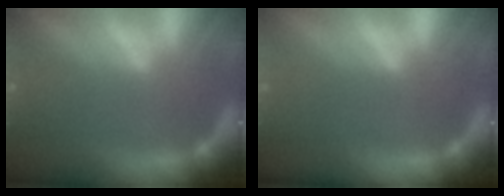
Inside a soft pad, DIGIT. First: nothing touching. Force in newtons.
{"total": 0.0}